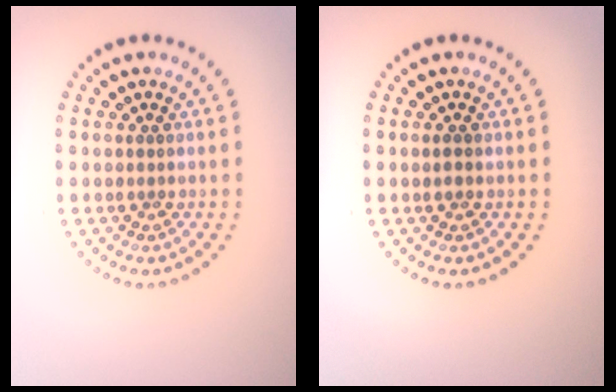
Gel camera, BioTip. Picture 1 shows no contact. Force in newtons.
{"total": 0.8, "press": 0.8, "slide": 0.3}